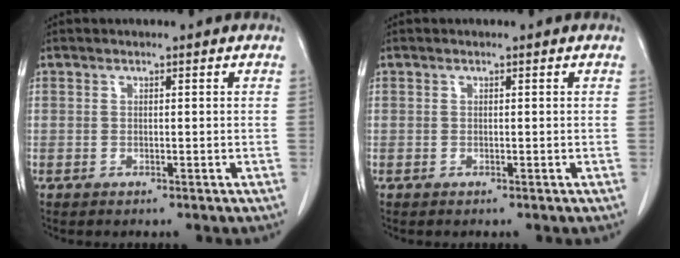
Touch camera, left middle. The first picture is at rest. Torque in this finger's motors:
{"motor_torque": [0.00, 0.00, 0.01, 0.00]}